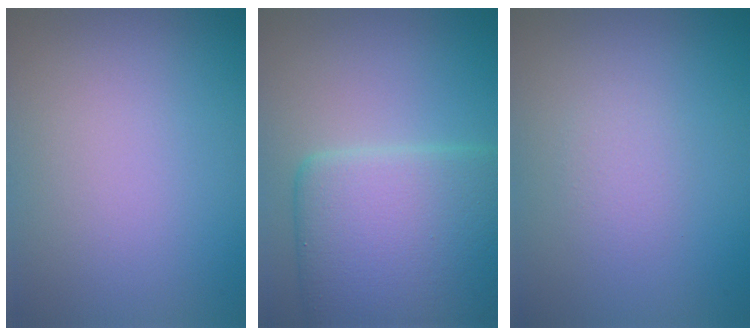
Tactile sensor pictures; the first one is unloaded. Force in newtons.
{"total": 11.0, "press": 11.0, "slide": 0.4}
{"total": 1.1, "press": 1.1, "slide": 0.1}